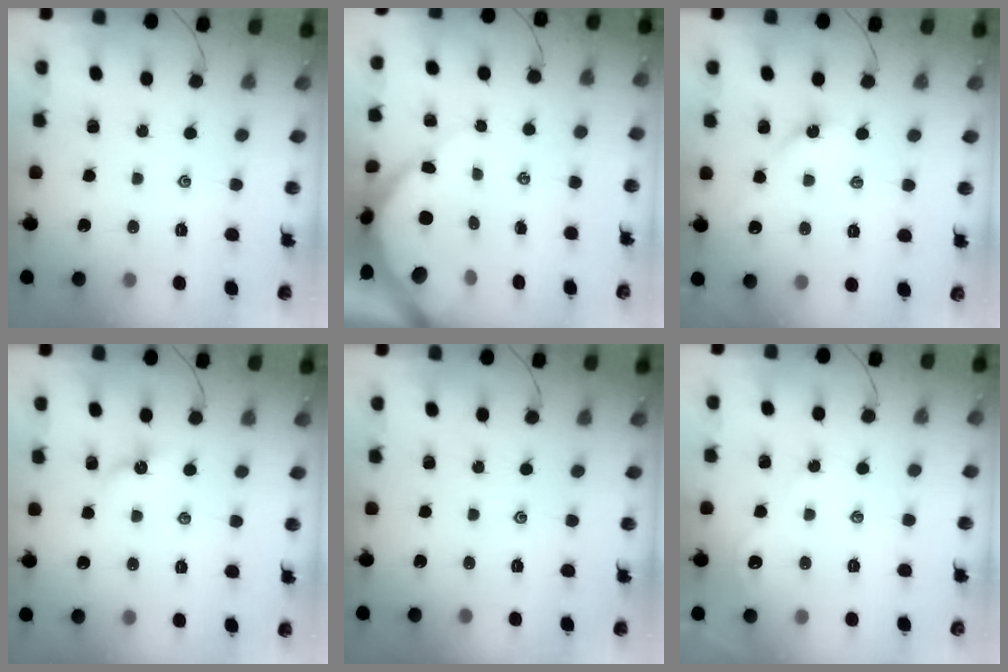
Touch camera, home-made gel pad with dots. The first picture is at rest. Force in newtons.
{"total": 8.2, "press": 8.1, "slide": 0.8}
{"total": 2.6, "press": 2.5, "slide": 0.5}
{"total": 4.6, "press": 4.5, "slide": 0.8}
{"total": 0.0}
{"total": 1.9, "press": 1.8, "slide": 0.3}